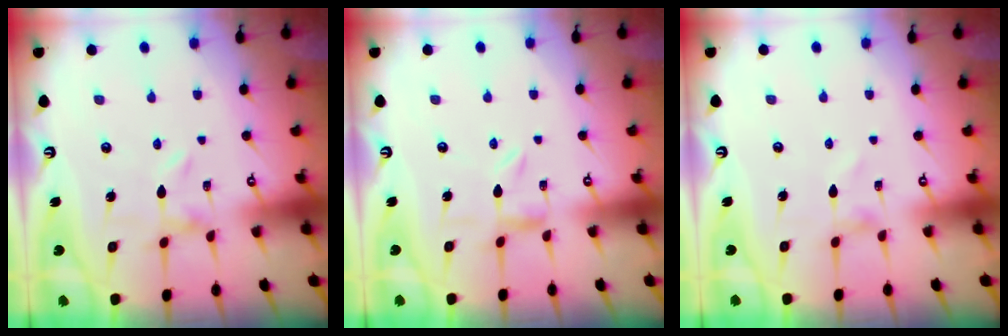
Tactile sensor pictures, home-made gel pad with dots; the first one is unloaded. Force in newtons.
{"total": 1.8, "press": 1.8, "slide": 0.3}
{"total": 0.0}